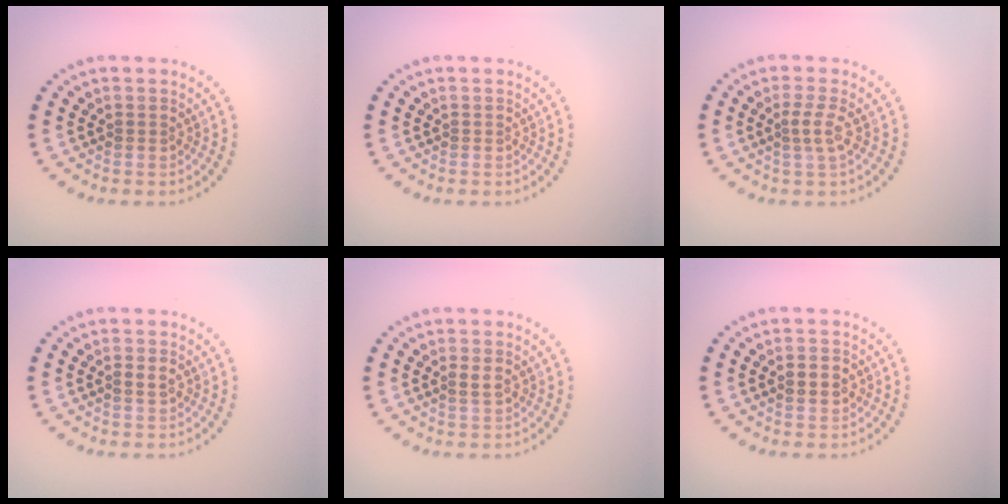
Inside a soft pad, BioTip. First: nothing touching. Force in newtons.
{"total": 0.0}
{"total": 1.8, "press": 1.4, "slide": 1.2}
{"total": 1.1, "press": 1.0, "slide": 0.5}
{"total": 1.1, "press": 1.0, "slide": 0.4}
{"total": 2.4, "press": 2.4, "slide": 0.1}